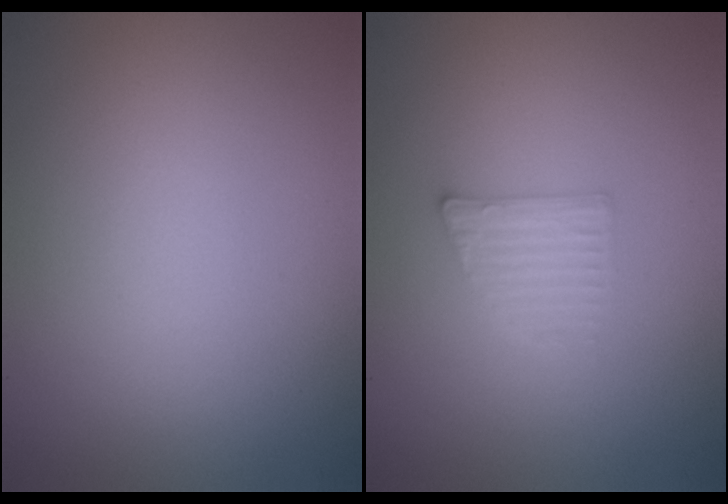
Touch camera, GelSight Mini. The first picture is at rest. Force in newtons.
{"total": 1.9, "press": 1.9, "slide": 0.4}